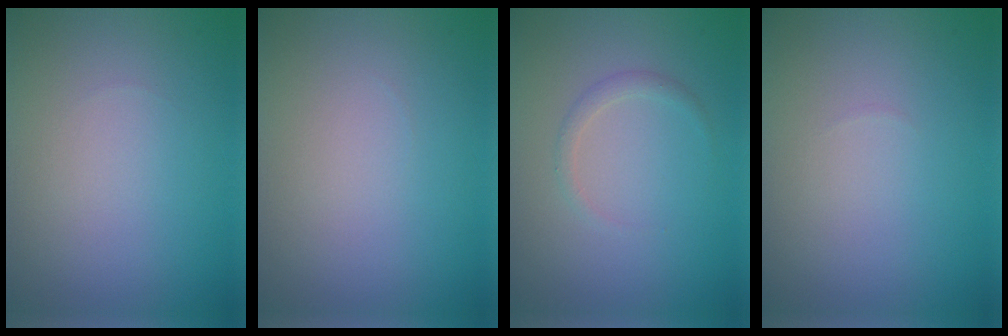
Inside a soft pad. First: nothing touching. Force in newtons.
{"total": 0.0}
{"total": 1.0, "press": 1.0, "slide": 0.1}
{"total": 0.0}